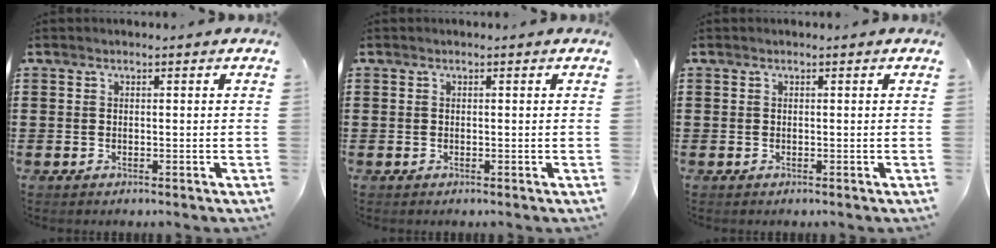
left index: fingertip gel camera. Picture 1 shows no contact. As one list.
[{"total": 0.0}, {"total": 0.0}]